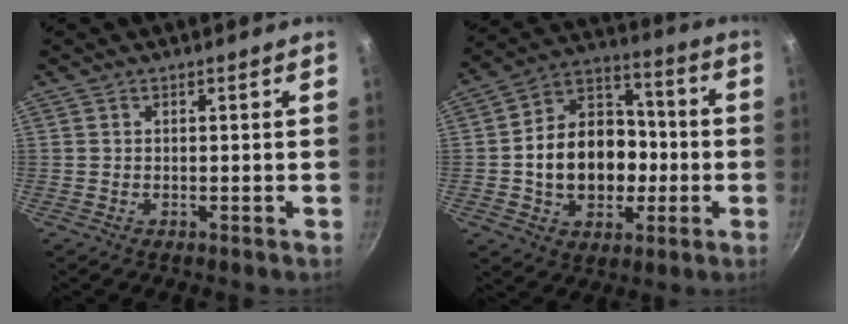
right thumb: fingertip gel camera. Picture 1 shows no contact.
{"total": 17.9, "force": [-2.1, 13.9, 11.1], "torque": [-0.147, 0.043, -0.036]}